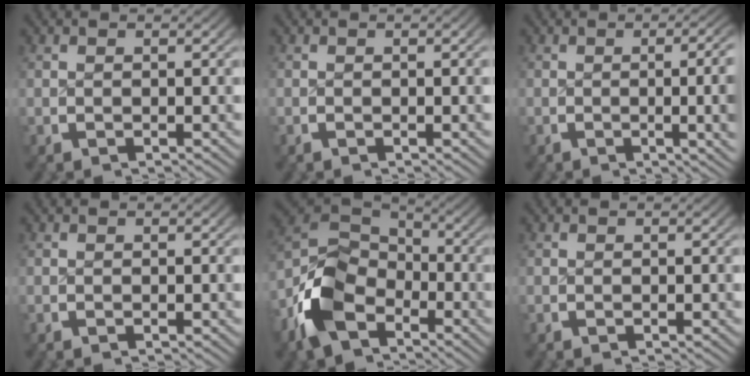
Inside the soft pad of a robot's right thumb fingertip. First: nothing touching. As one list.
[{"total": 0.6, "force": [-0.3, -0.2, 0.5], "torque": [-0.008, 0.006, -0.006]}, {"total": 6.4, "force": [-0.6, 2.1, 6.0], "torque": [-0.059, 0.017, -0.023]}, {"total": 0.0}, {"total": 9.8, "force": [-2.3, 6.7, 6.7], "torque": [-0.135, -0.016, -0.033]}, {"total": 0.0}]